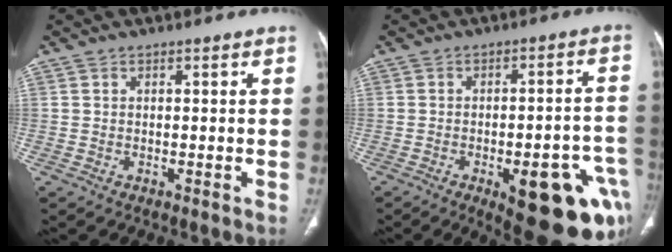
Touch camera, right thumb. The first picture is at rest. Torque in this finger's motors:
{"motor_torque": [2.38, 2.63, 1.37, -1.40, 0.32]}